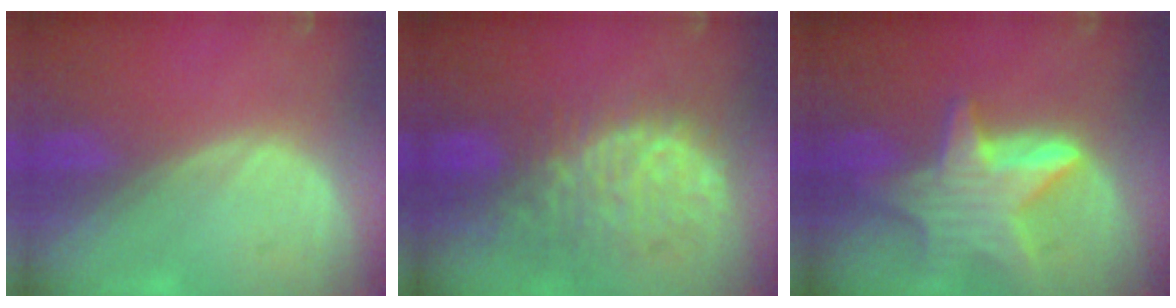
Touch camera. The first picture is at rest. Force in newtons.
{"total": 11.3, "press": 9.6, "slide": 5.8}
{"total": 9.3, "press": 9.3, "slide": 0.8}